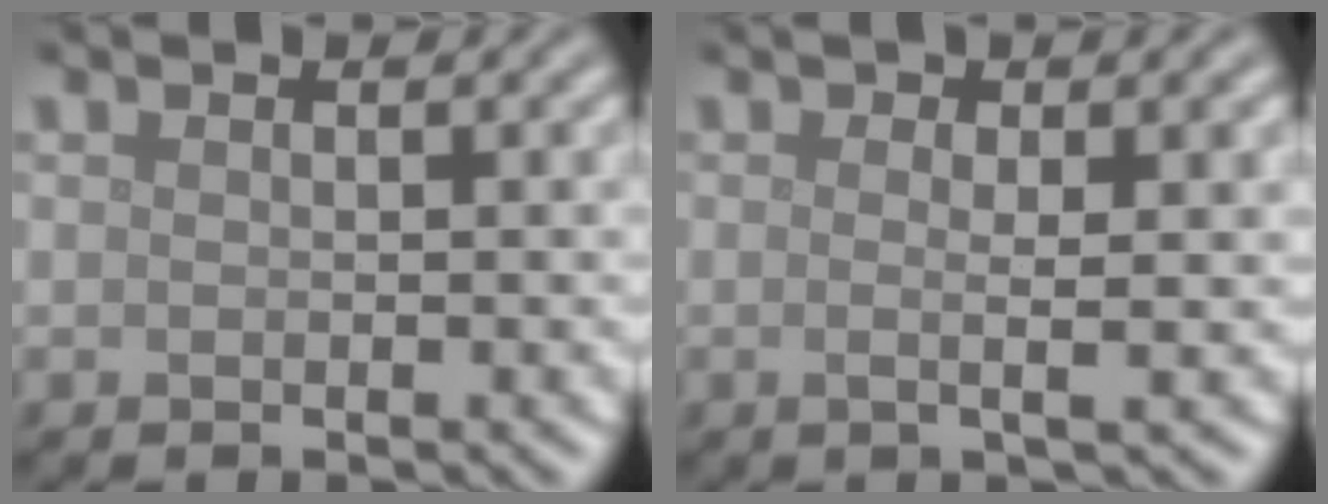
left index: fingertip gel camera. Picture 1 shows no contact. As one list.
[{"total": 3.7, "force": [0.5, 1.1, 3.5], "torque": [-0.037, 0.001, -0.010]}]